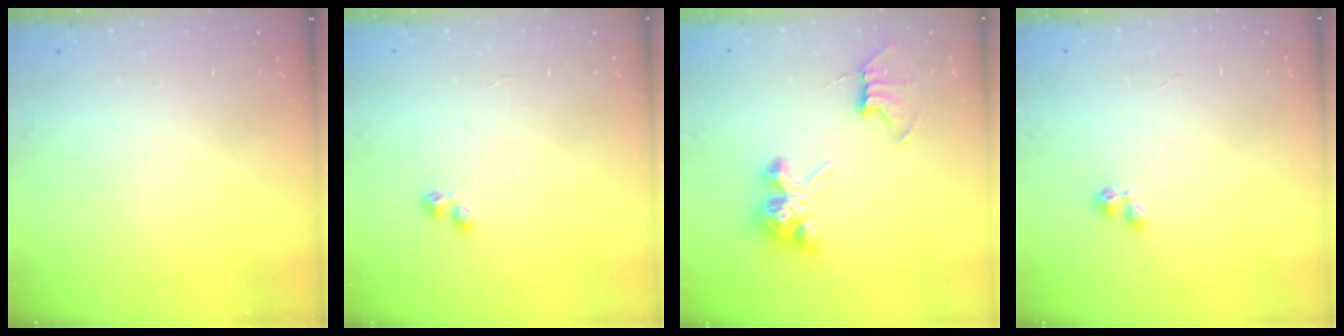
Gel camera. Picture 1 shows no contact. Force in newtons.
{"total": 2.4, "press": 2.4, "slide": 0.4}
{"total": 8.0, "press": 8.0, "slide": 0.5}
{"total": 2.2, "press": 2.2, "slide": 0.4}